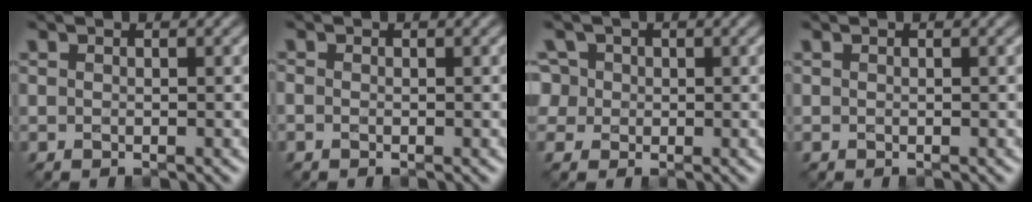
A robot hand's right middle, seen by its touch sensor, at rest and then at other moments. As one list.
[{"total": 0.5, "force": [-0.3, 0.3, 0.3], "torque": [-0.011, -0.006, -0.007]}, {"total": 4.7, "force": [1.6, 3.9, 2.0], "torque": [-0.041, 0.026, 0.007]}, {"total": 0.0}]